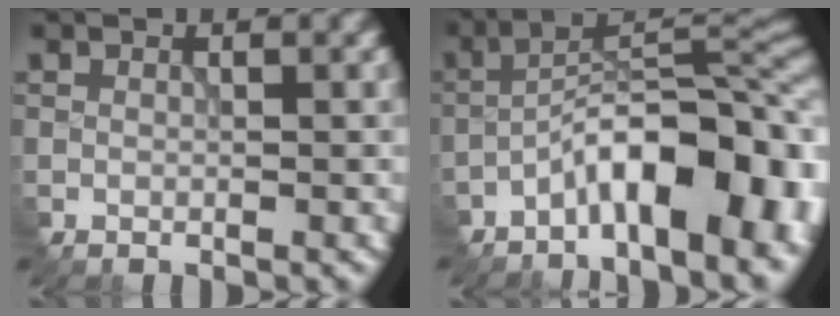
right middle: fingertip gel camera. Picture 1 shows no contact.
{"total": 10.6, "force": [-5.0, 3.5, 8.6], "torque": [-0.128, 0.021, -0.085]}